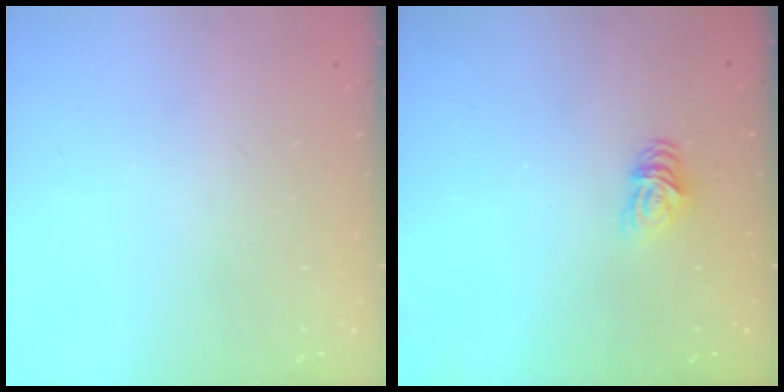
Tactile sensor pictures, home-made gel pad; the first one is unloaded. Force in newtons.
{"total": 6.2, "press": 6.2, "slide": 0.7}